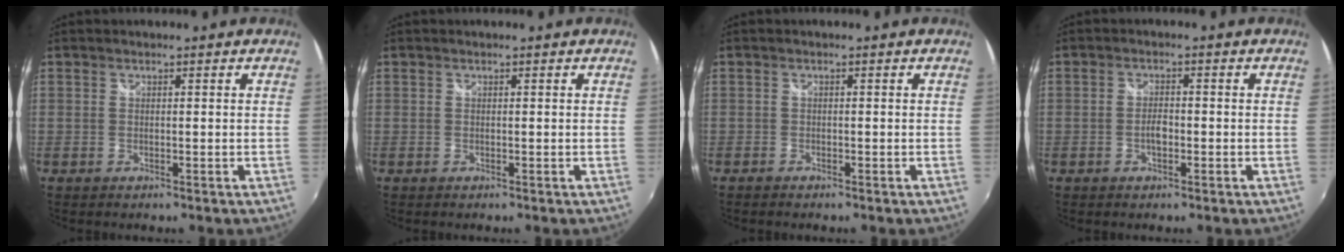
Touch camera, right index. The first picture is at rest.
{"total": 0.0}
{"total": 1.1, "force": [-0.9, 0.4, 0.3], "torque": [-0.011, -0.003, -0.018]}
{"total": 2.3, "force": [-0.8, 1.2, 1.8], "torque": [-0.034, 0.000, -0.014]}